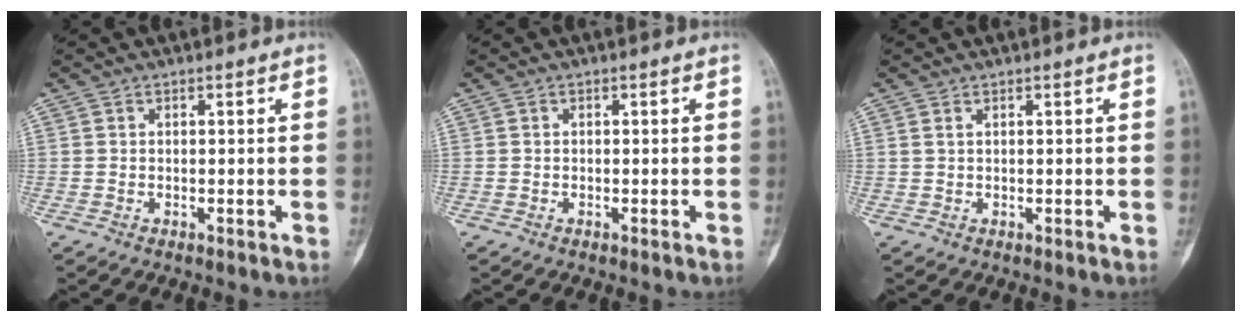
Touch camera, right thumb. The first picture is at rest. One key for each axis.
{"total": 0.0}
{"total": 0.6, "fx": 0.4, "fy": 0.1, "fz": 0.4, "tx": -0.010, "ty": 0.005, "tz": 0.008}